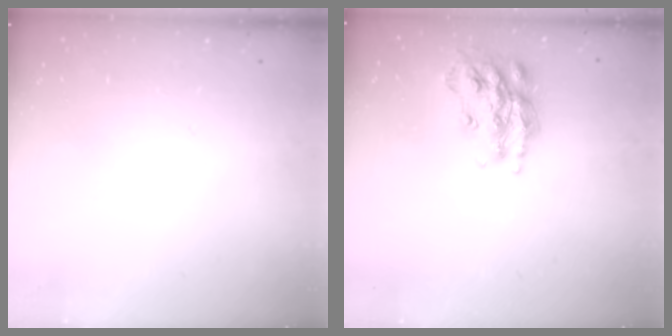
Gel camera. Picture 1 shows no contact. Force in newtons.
{"total": 17.5, "press": 17.5, "slide": 1.0}